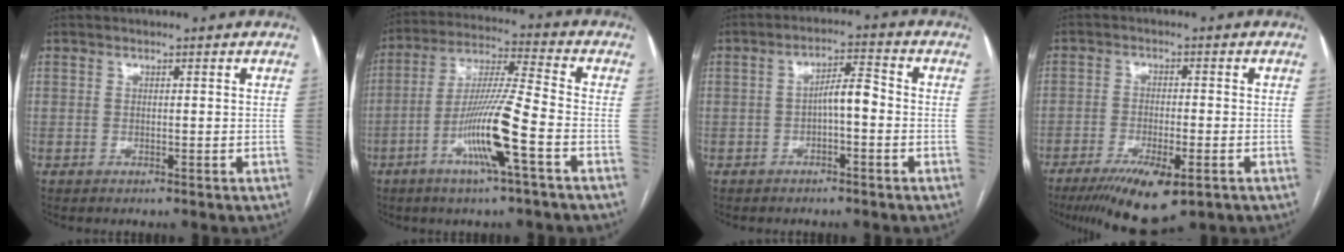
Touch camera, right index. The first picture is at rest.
{"total": 12.7, "force": [-5.0, -0.3, 11.7], "torque": [-0.229, -0.004, -0.096]}
{"total": 4.5, "force": [-0.9, 1.2, 4.3], "torque": [-0.070, 0.019, -0.012]}
{"total": 10.5, "force": [-6.2, 2.6, 8.1], "torque": [-0.136, -0.022, -0.095]}